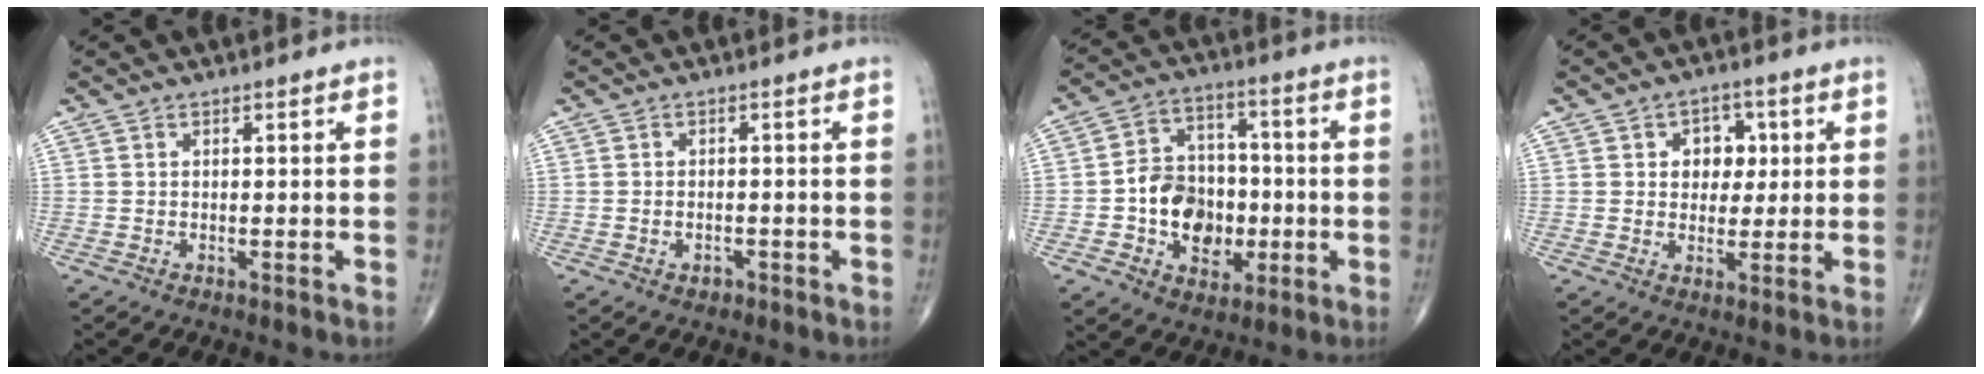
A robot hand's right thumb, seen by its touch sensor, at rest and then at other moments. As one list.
[{"total": 1.8, "force": [-0.8, 1.3, 0.9], "torque": [-0.014, 0.008, -0.008]}, {"total": 13.7, "force": [-2.4, 10.5, 8.5], "torque": [-0.086, 0.029, -0.038]}, {"total": 6.3, "force": [1.4, 4.9, 3.7], "torque": [-0.009, 0.000, 0.016]}]